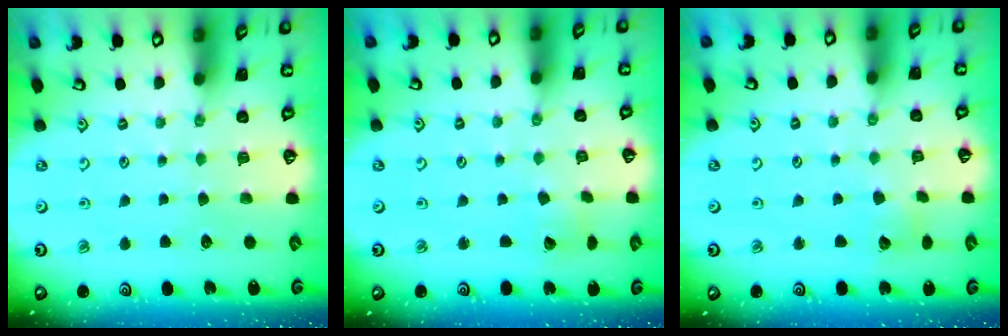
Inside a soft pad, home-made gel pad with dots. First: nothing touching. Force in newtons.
{"total": 4.2, "press": 4.1, "slide": 0.3}
{"total": 6.5, "press": 6.5, "slide": 0.5}